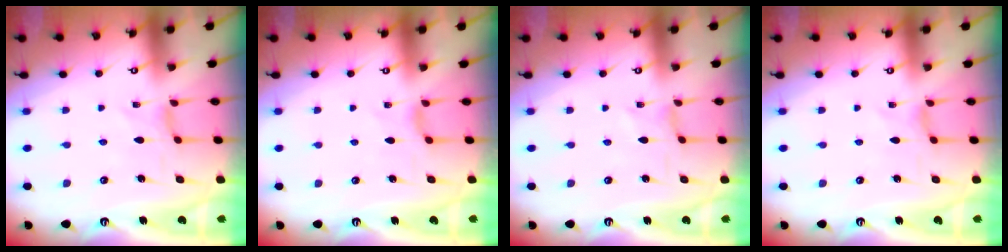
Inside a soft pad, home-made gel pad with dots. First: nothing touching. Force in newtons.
{"total": 2.6, "press": 2.6, "slide": 0.4}
{"total": 0.0}
{"total": 0.0}